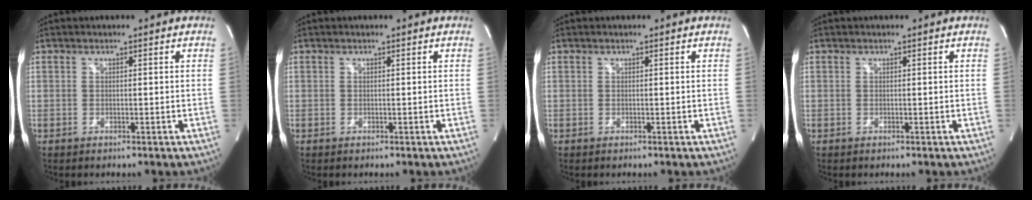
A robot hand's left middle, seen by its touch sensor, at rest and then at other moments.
{"total": 0.0}
{"total": 0.0}
{"total": 0.0}